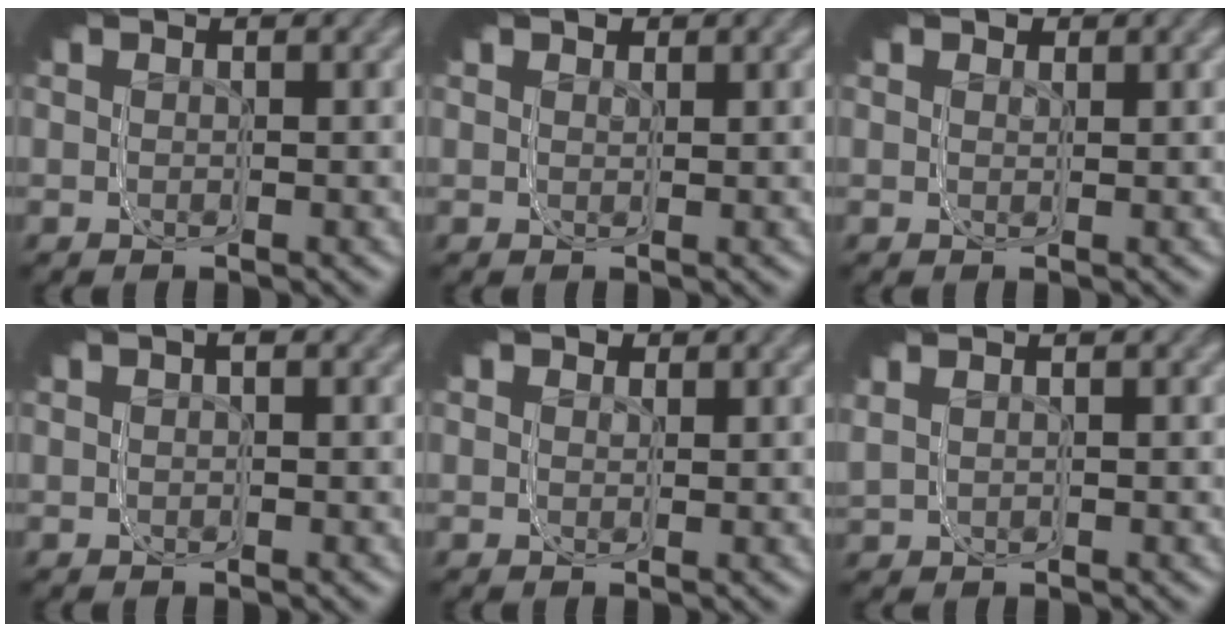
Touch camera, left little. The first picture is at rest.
{"total": 1.0, "force": [0.5, 0.8, 0.1], "torque": [-0.012, -0.003, 0.007]}
{"total": 1.3, "force": [0.7, 1.1, 0.1], "torque": [-0.010, -0.002, 0.008]}
{"total": 0.6, "force": [-0.5, -0.1, 0.1], "torque": [-0.004, 0.003, -0.009]}
{"total": 1.7, "force": [0.8, 1.5, 0.4], "torque": [-0.012, -0.001, 0.009]}
{"total": 2.1, "force": [0.4, 1.6, 1.2], "torque": [-0.042, 0.000, 0.006]}